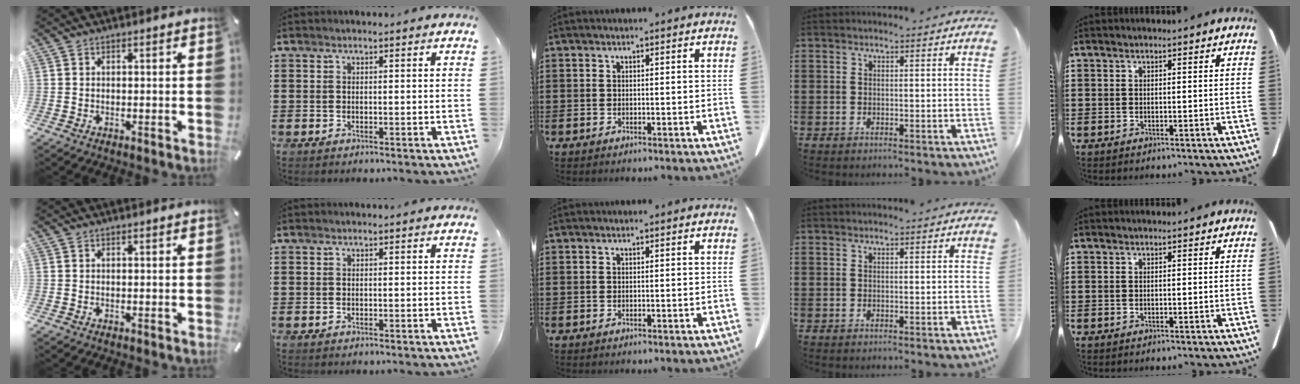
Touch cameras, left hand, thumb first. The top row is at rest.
{}